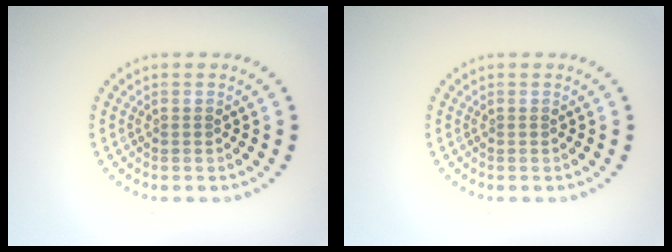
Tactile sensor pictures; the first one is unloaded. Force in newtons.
{"total": 0.0}